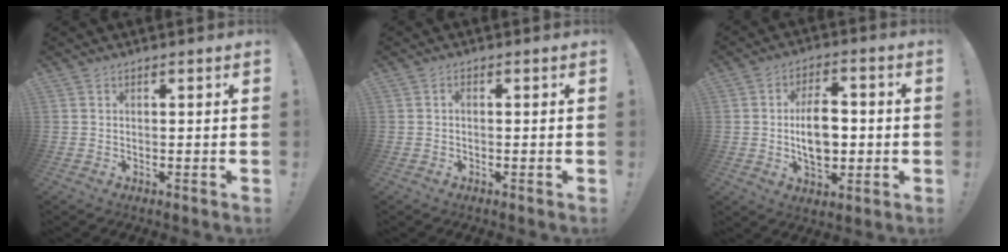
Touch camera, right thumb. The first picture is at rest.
{"total": 0.8, "force": [-0.5, 0.2, 0.5], "torque": [-0.012, 0.004, -0.011]}
{"total": 11.4, "force": [-1.0, 7.1, 8.9], "torque": [-0.153, 0.005, -0.018]}